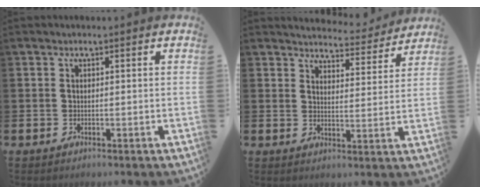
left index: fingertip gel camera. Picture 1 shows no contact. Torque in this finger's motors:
{"motor_torque": [0.95, -1.18, 0.35, 0.01]}